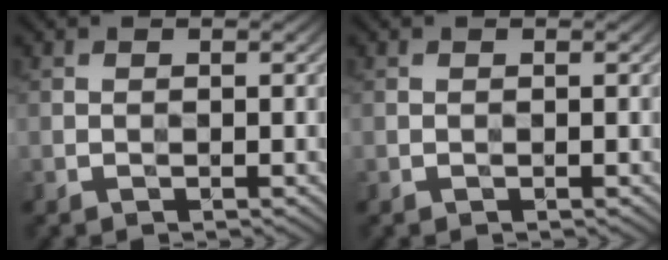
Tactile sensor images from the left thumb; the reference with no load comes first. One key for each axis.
{"total": 0.0}